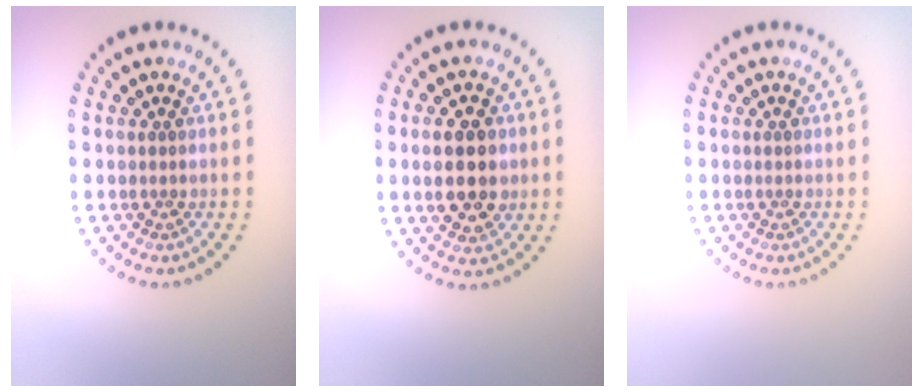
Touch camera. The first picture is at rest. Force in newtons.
{"total": 4.3, "press": 4.3, "slide": 0.3}
{"total": 0.0}